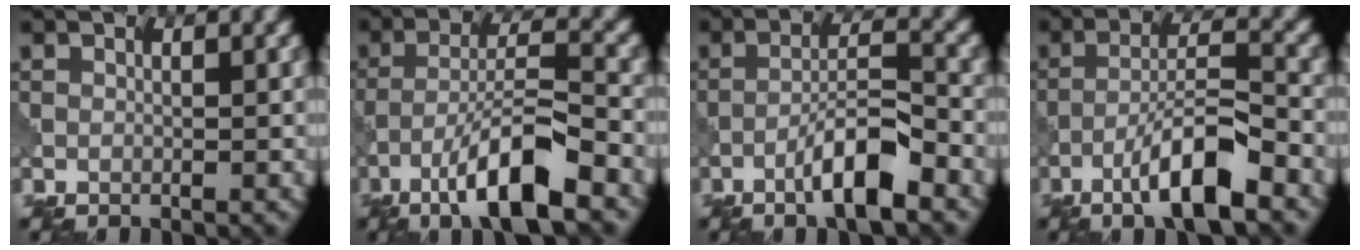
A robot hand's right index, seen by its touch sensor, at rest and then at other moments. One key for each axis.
{"total": 8.4, "fx": -5.0, "fy": 1.3, "fz": 6.6, "tx": -0.119, "ty": 0.014, "tz": -0.087}
{"total": 5.5, "fx": -3.5, "fy": 0.5, "fz": 4.2, "tx": -0.076, "ty": 0.015, "tz": -0.060}
{"total": 7.2, "fx": -4.4, "fy": 0.9, "fz": 5.6, "tx": -0.102, "ty": 0.016, "tz": -0.076}